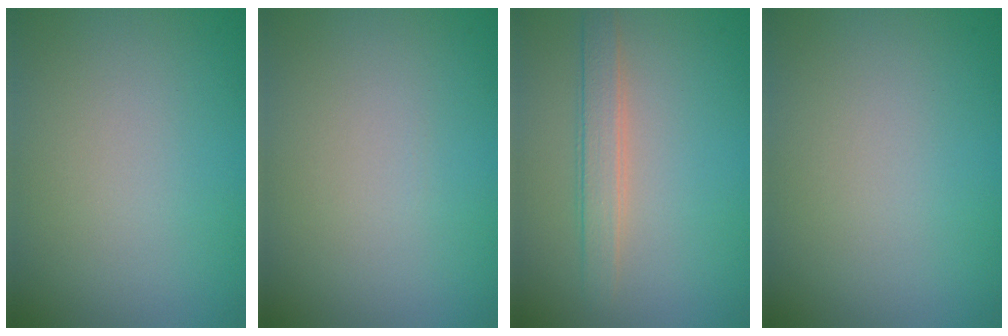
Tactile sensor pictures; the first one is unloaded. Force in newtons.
{"total": 0.0}
{"total": 2.4, "press": 2.4, "slide": 0.1}
{"total": 0.0}